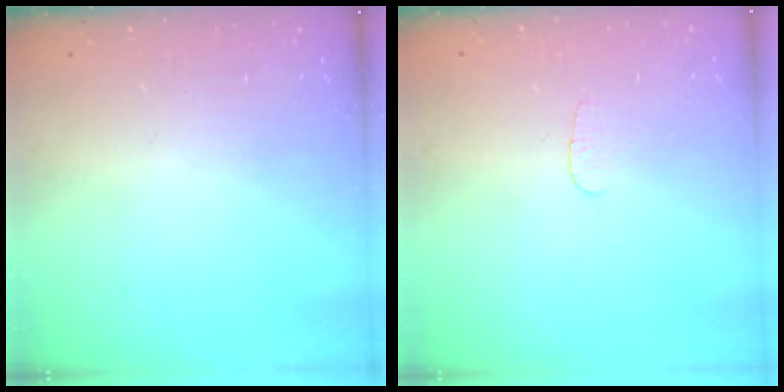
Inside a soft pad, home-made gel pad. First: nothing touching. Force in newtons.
{"total": 2.8, "press": 2.8, "slide": 0.3}